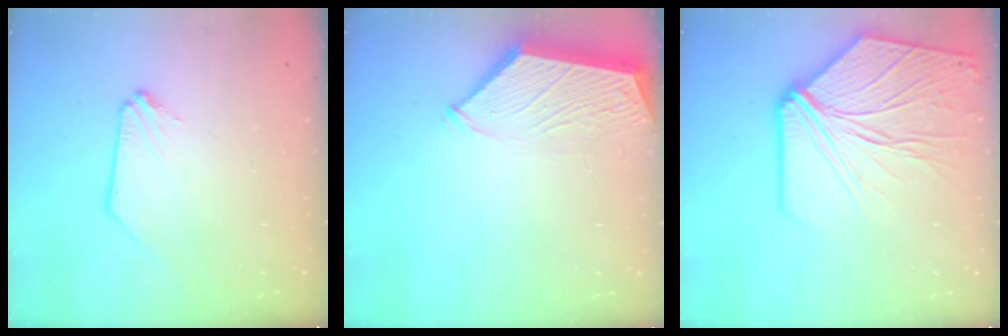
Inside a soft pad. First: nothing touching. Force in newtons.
{"total": 3.1, "press": 3.1, "slide": 0.4}
{"total": 16.1, "press": 15.9, "slide": 2.9}